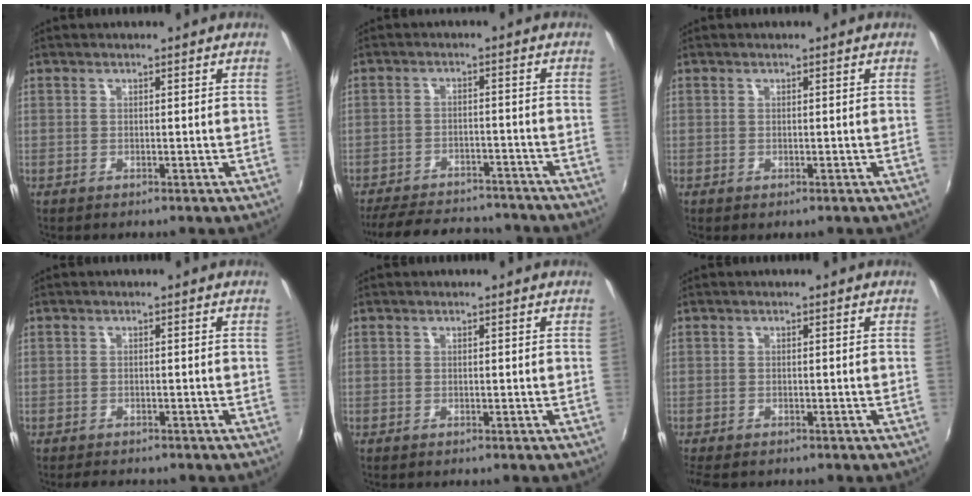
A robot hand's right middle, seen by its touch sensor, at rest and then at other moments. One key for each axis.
{"total": 17.8, "fx": -15.4, "fy": 5.8, "fz": 6.9, "tx": -0.157, "ty": 0.002, "tz": -0.210}
{"total": 0.0}
{"total": 2.5, "fx": -2.2, "fy": 0.9, "fz": 0.8, "tx": -0.024, "ty": -0.007, "tz": -0.036}
{"total": 0.0}
{"total": 3.4, "fx": -2.6, "fy": 1.3, "fz": 1.7, "tx": -0.038, "ty": -0.021, "tz": -0.042}